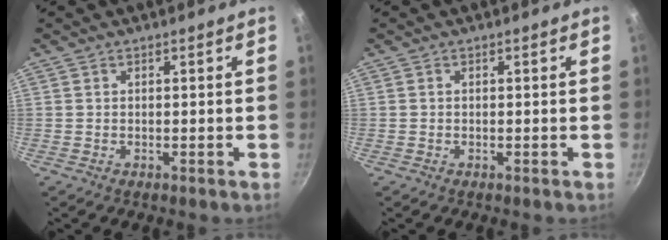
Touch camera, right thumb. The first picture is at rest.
{"total": 0.0}